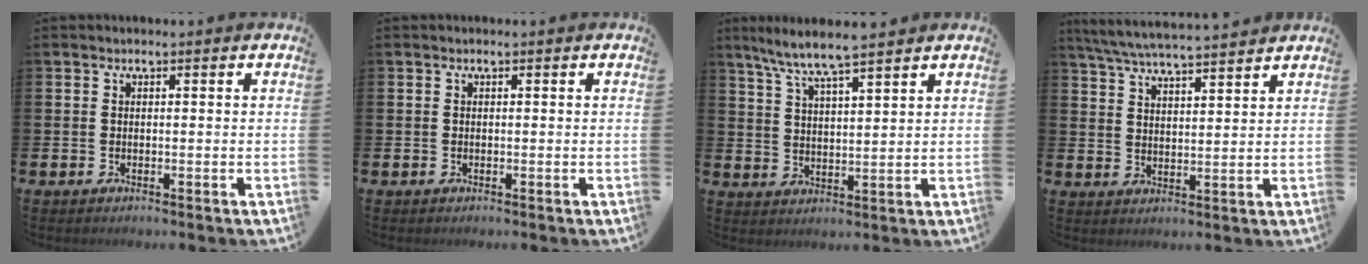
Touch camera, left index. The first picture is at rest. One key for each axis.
{"total": 0.0}
{"total": 6.5, "fx": 6.0, "fy": -0.1, "fz": 2.4, "tx": -0.070, "ty": -0.026, "tz": 0.106}
{"total": 5.8, "fx": 5.6, "fy": 0.1, "fz": 1.4, "tx": -0.051, "ty": -0.029, "tz": 0.101}